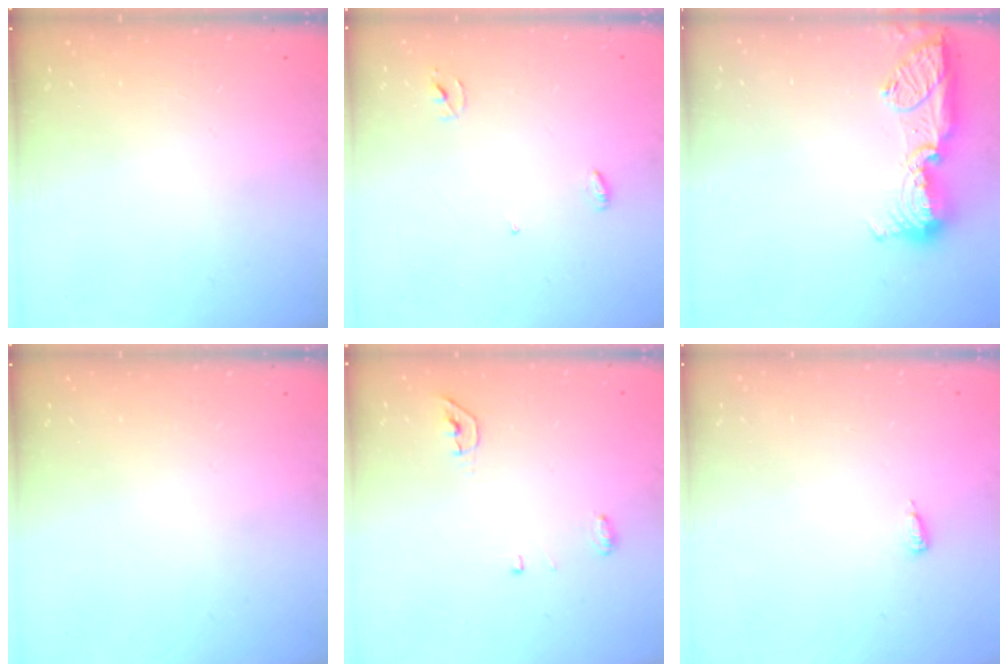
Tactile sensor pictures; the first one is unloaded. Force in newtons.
{"total": 3.3, "press": 3.3, "slide": 0.3}
{"total": 14.9, "press": 13.8, "slide": 5.6}
{"total": 0.0}
{"total": 4.3, "press": 4.2, "slide": 1.0}
{"total": 4.3, "press": 4.2, "slide": 1.0}